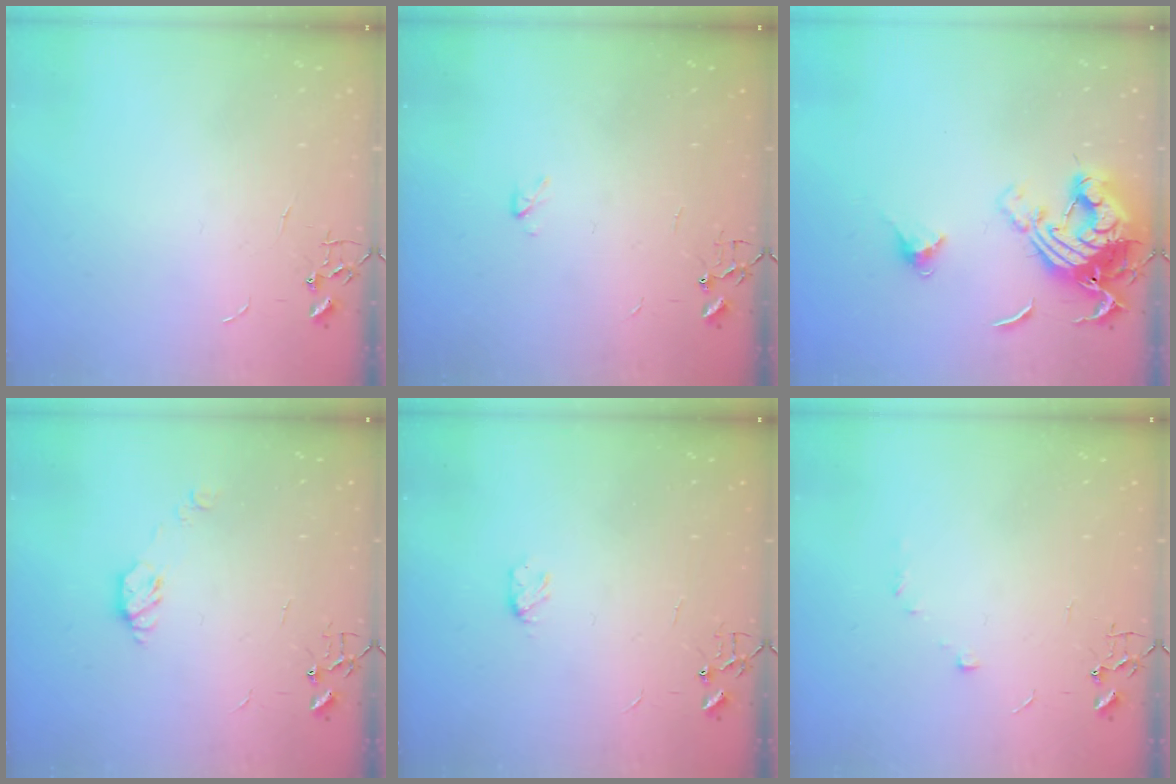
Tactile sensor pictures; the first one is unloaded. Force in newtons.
{"total": 2.2, "press": 2.2, "slide": 0.4}
{"total": 15.3, "press": 15.2, "slide": 1.7}
{"total": 6.4, "press": 6.4, "slide": 0.6}
{"total": 3.9, "press": 3.9, "slide": 0.4}
{"total": 5.6, "press": 5.6, "slide": 0.5}